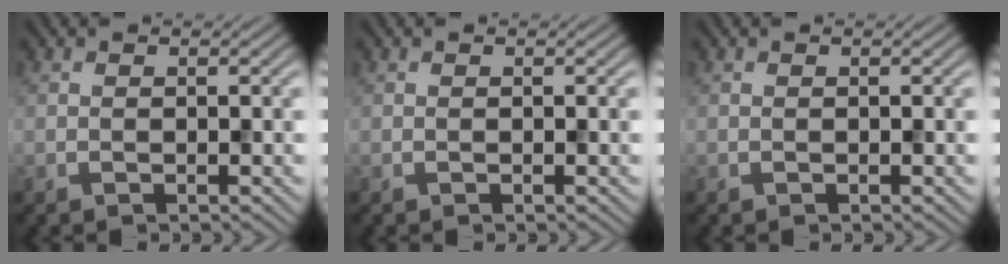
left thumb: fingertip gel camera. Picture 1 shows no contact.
{"total": 0.0}
{"total": 0.0}